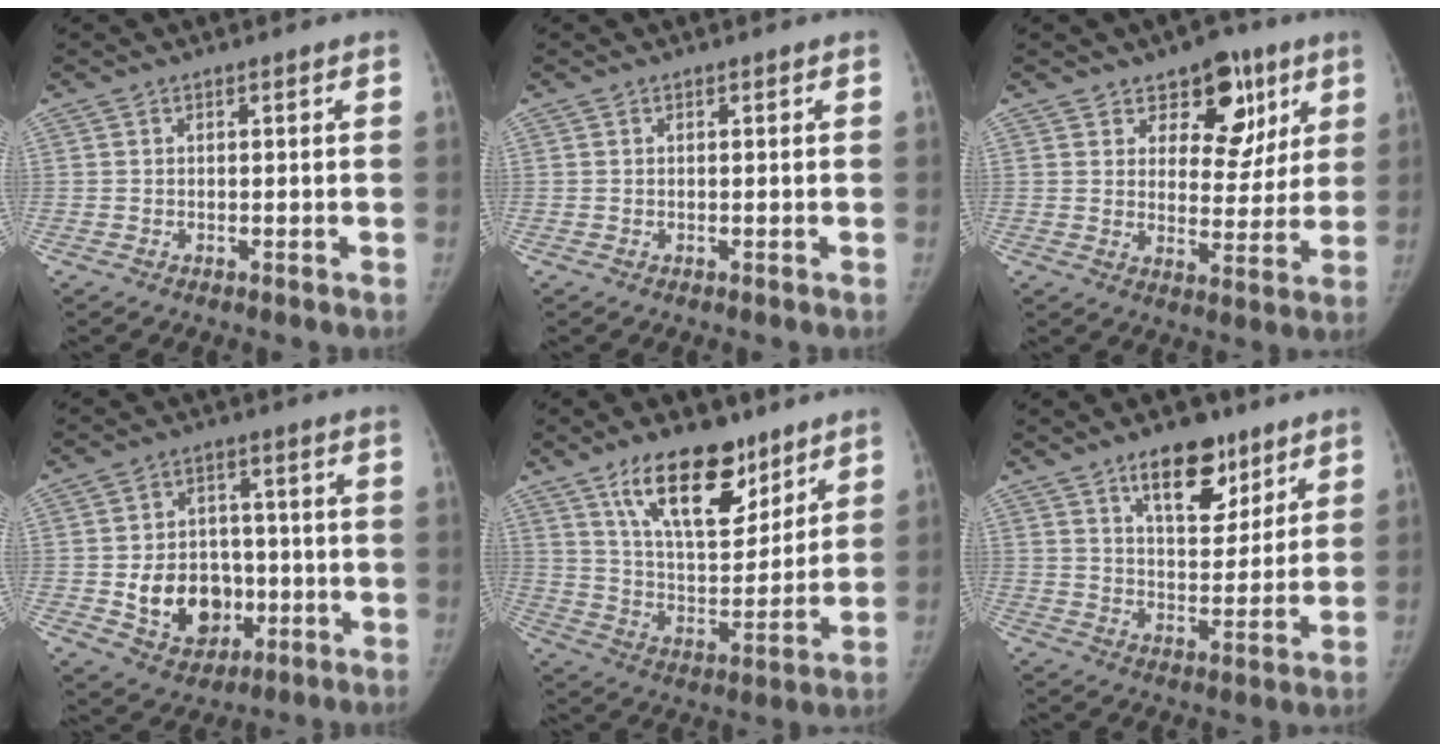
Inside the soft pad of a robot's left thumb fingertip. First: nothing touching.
{"total": 0.0}
{"total": 11.5, "force": [6.2, 7.3, 6.3], "torque": [-0.033, -0.027, 0.088]}
{"total": 13.2, "force": [-2.7, 10.3, 7.8], "torque": [-0.082, 0.014, -0.029]}
{"total": 18.1, "force": [11.4, 8.4, 11.4], "torque": [-0.138, -0.064, 0.199]}
{"total": 12.8, "force": [7.9, 6.2, 7.9], "torque": [-0.082, -0.045, 0.126]}